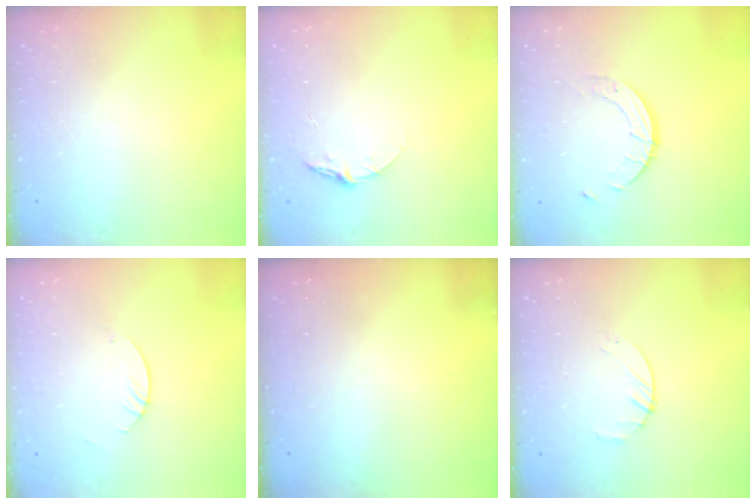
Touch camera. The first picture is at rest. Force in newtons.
{"total": 5.8, "press": 5.8, "slide": 0.5}
{"total": 5.1, "press": 5.1, "slide": 0.3}
{"total": 2.4, "press": 2.4, "slide": 0.2}
{"total": 0.0}
{"total": 2.4, "press": 2.3, "slide": 0.3}